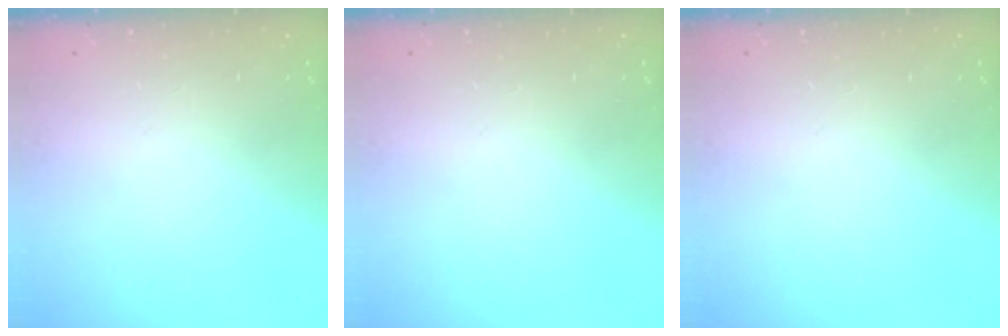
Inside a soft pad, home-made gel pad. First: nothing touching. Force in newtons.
{"total": 0.0}
{"total": 0.0}